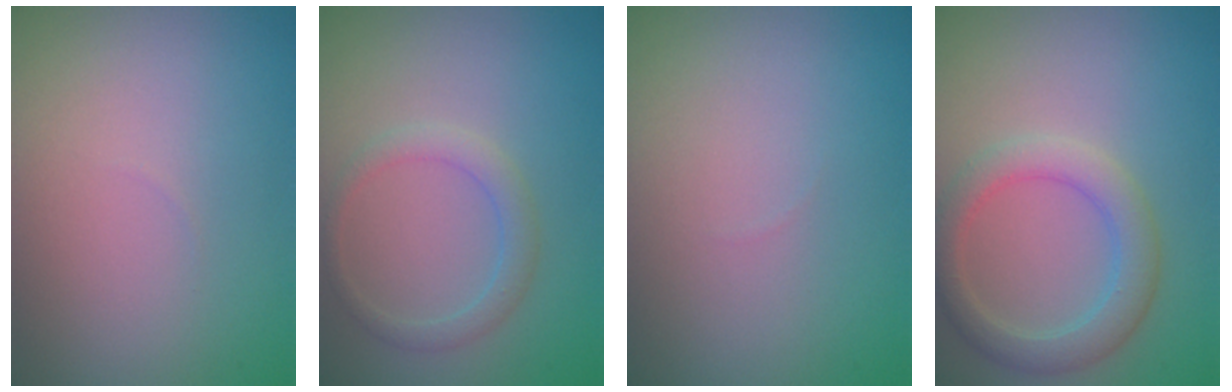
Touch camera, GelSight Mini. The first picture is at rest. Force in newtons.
{"total": 1.8, "press": 1.8, "slide": 0.0}
{"total": 0.0}
{"total": 3.7, "press": 3.7, "slide": 0.1}